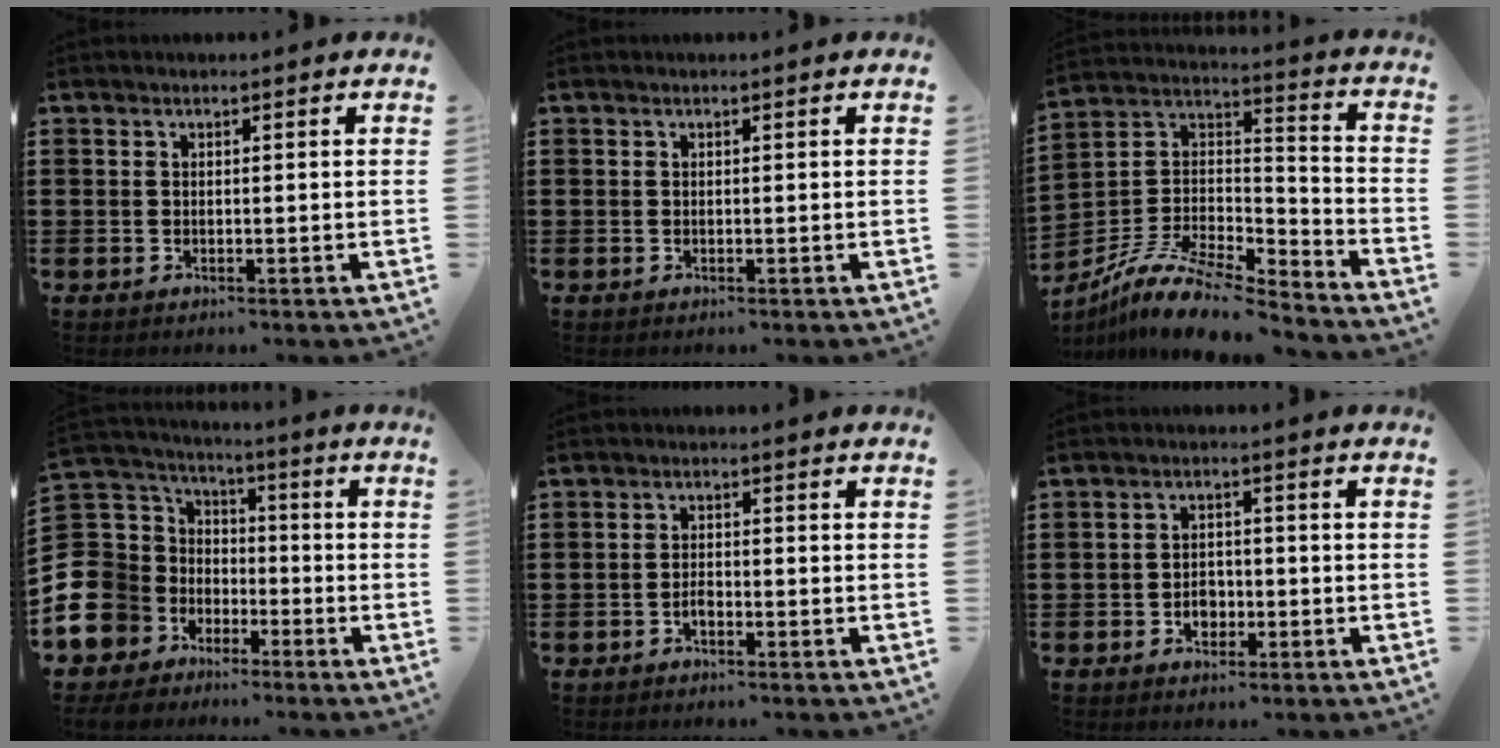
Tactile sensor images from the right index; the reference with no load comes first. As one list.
[{"total": 0.0}, {"total": 11.1, "force": [-9.1, 3.2, 5.6], "torque": [-0.112, 0.022, -0.178]}, {"total": 13.3, "force": [-5.6, 11.5, 3.7], "torque": [-0.152, -0.008, -0.098]}, {"total": 1.7, "force": [-1.0, 0.8, 1.0], "torque": [-0.021, 0.002, -0.020]}, {"total": 2.9, "force": [-1.1, 2.3, 1.5], "torque": [-0.024, 0.001, -0.024]}]